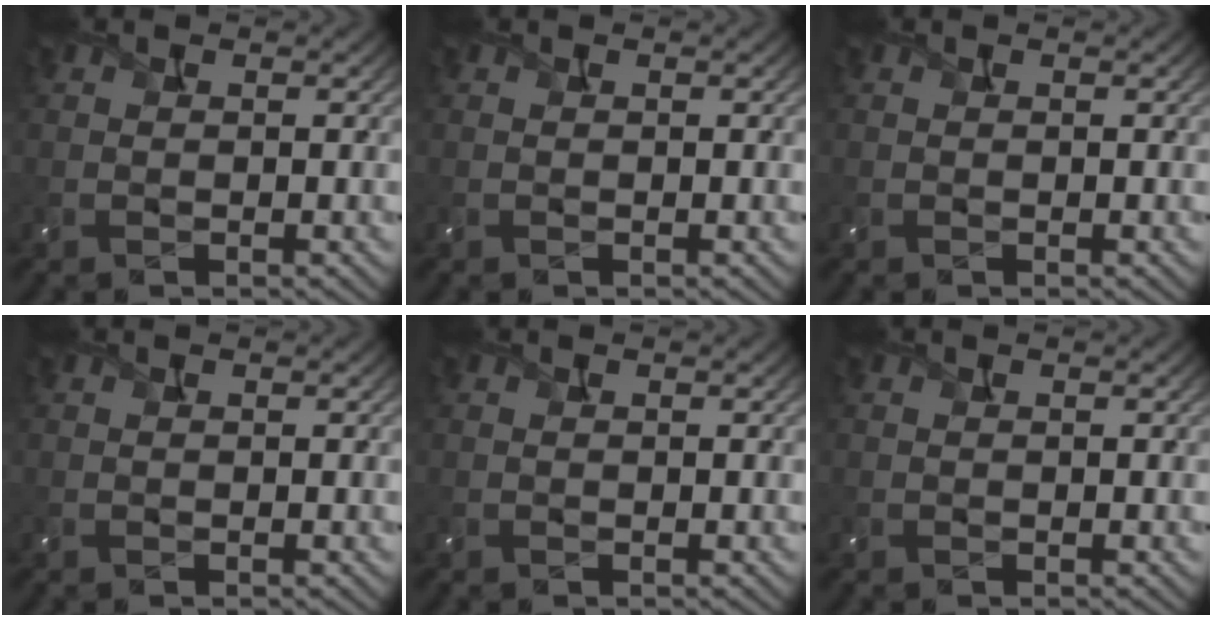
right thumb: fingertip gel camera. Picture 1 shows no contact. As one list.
[{"total": 0.0}, {"total": 0.0}, {"total": 0.0}, {"total": 0.0}, {"total": 0.0}]